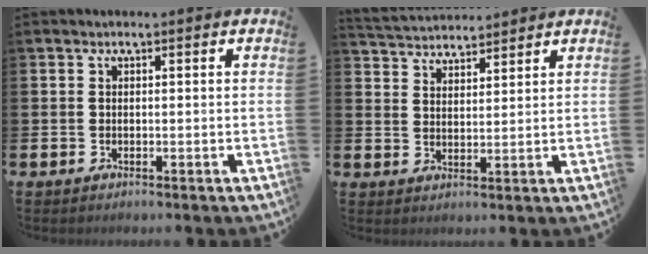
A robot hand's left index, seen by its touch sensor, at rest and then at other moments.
{"total": 4.0, "force": [3.9, 0.7, -0.2], "torque": [-0.010, -0.023, 0.071]}